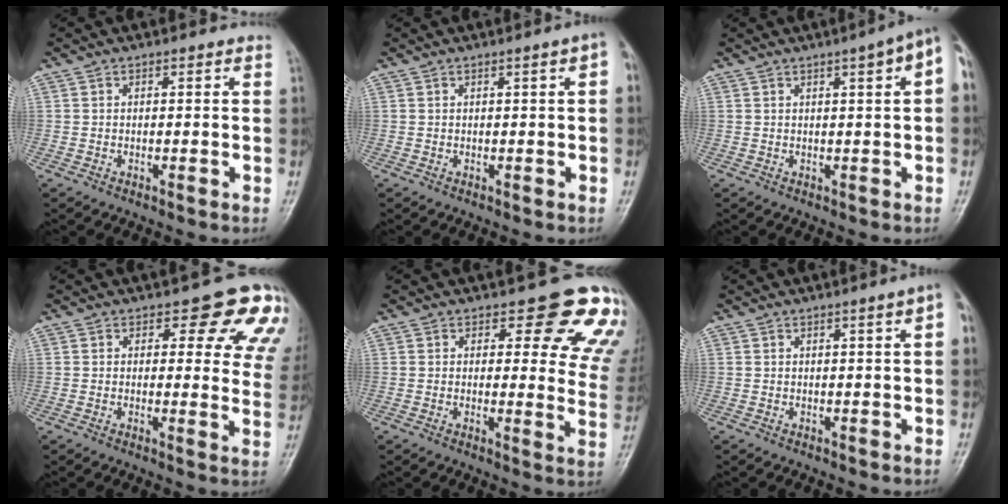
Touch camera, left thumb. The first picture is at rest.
{"total": 2.2, "force": [0.3, 0.2, 2.1], "torque": [-0.019, 0.006, 0.000]}
{"total": 5.7, "force": [1.7, 0.9, 5.4], "torque": [-0.061, 0.016, 0.016]}
{"total": 11.5, "force": [7.3, 5.5, 7.1], "torque": [-0.024, -0.033, 0.060]}
{"total": 12.6, "force": [9.6, 5.1, 6.4], "torque": [-0.010, -0.060, 0.081]}
{"total": 2.5, "force": [0.5, 0.1, 2.5], "torque": [-0.024, 0.007, 0.004]}